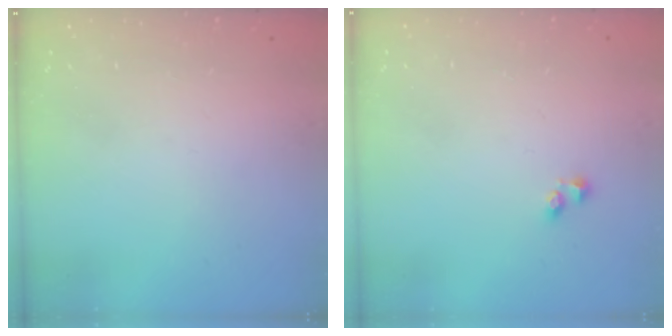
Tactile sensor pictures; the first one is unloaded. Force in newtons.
{"total": 2.2, "press": 2.0, "slide": 0.9}